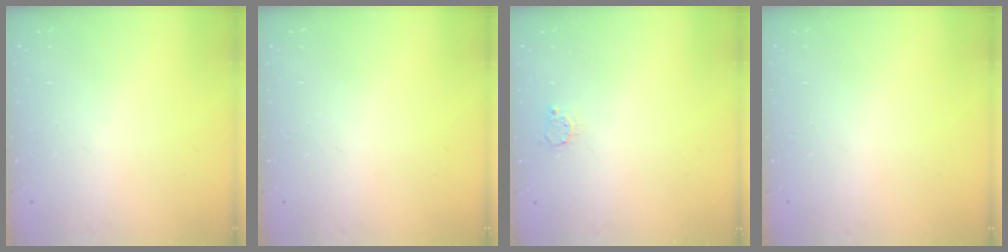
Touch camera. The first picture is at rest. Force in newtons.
{"total": 0.0}
{"total": 2.7, "press": 2.7, "slide": 0.2}
{"total": 0.0}